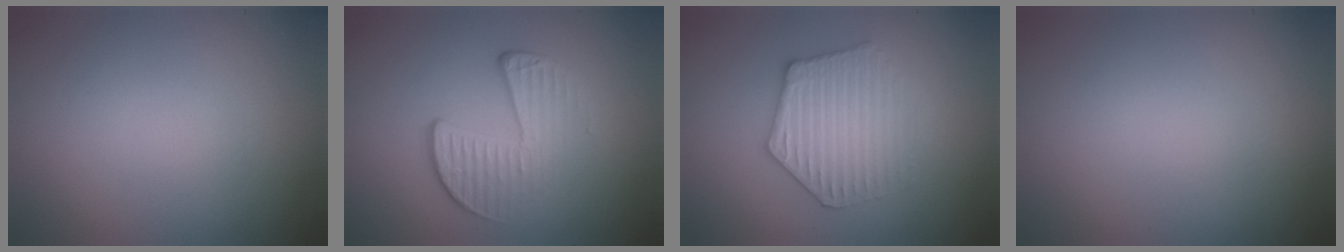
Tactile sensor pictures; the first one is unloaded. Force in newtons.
{"total": 4.1, "press": 2.7, "slide": 3.1}
{"total": 3.7, "press": 3.6, "slide": 1.0}
{"total": 0.0}